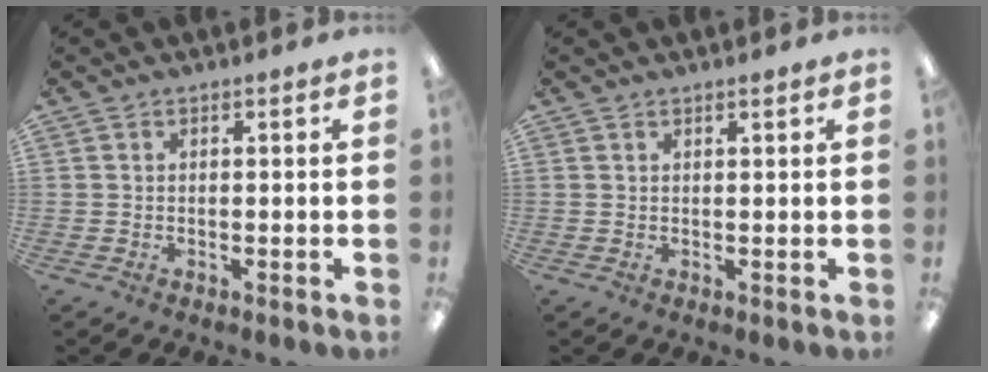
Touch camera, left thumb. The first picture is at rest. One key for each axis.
{"total": 1.0, "fx": 0.9, "fy": 0.1, "fz": 0.2, "tx": -0.005, "ty": -0.001, "tz": 0.017}